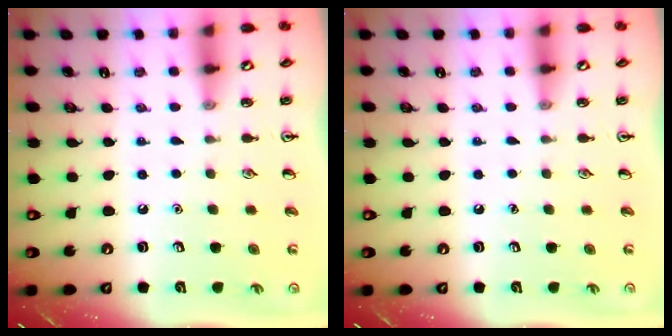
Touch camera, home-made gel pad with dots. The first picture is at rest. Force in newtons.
{"total": 0.0}